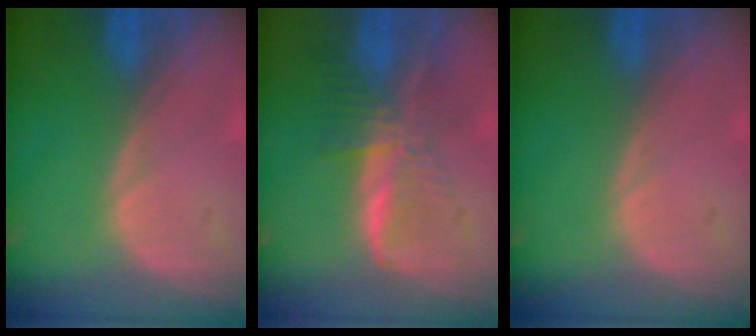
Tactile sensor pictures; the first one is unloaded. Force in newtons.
{"total": 8.0, "press": 6.8, "slide": 4.4}
{"total": 0.0}